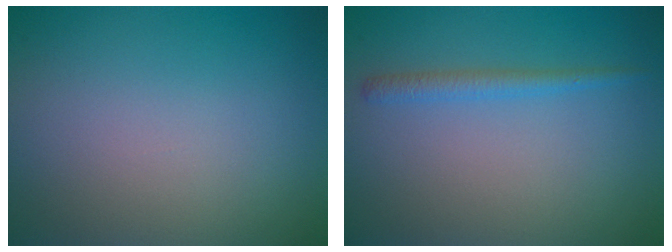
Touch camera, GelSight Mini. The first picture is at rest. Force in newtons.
{"total": 1.5, "press": 1.5, "slide": 0.1}